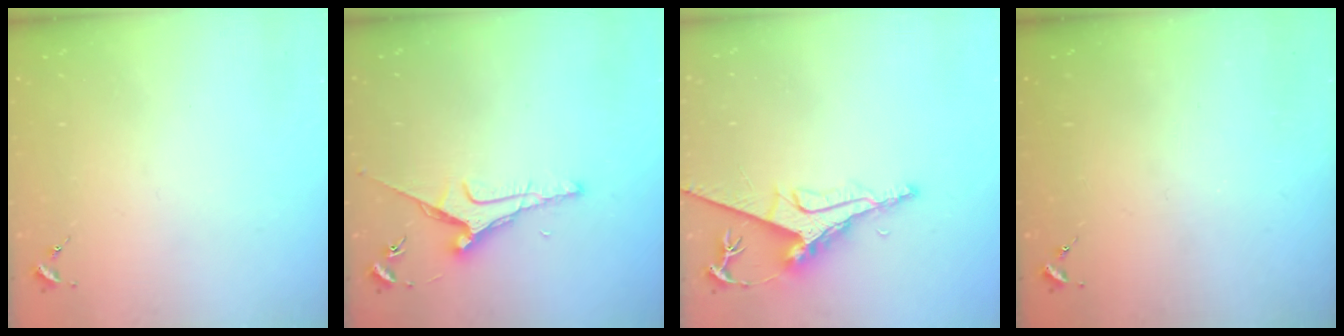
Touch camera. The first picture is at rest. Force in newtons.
{"total": 6.9, "press": 6.9, "slide": 0.2}
{"total": 9.4, "press": 9.4, "slide": 0.9}
{"total": 0.0}